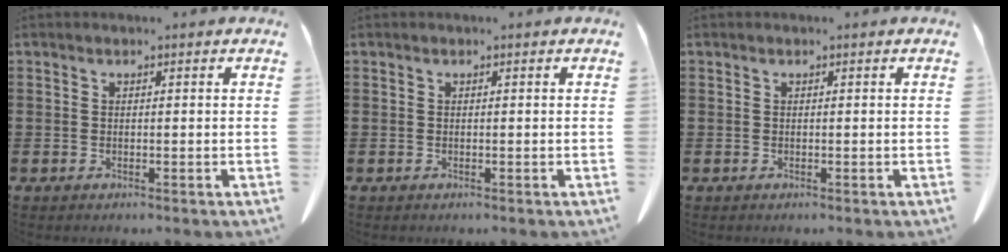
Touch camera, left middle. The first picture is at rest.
{"total": 0.0}
{"total": 0.0}